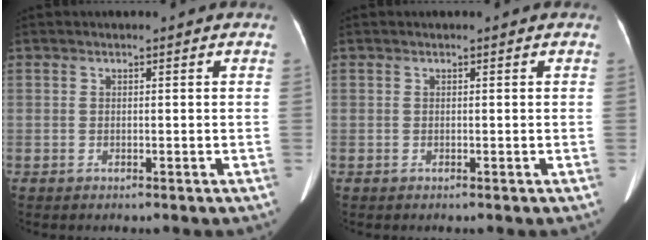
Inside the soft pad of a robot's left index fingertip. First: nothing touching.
{"total": 0.0}